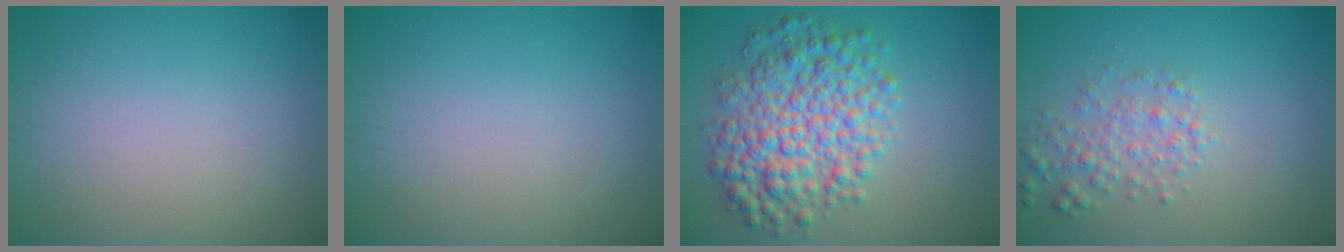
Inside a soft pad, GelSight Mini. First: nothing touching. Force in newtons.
{"total": 0.0}
{"total": 7.8, "press": 7.8, "slide": 0.1}
{"total": 2.5, "press": 2.5, "slide": 0.1}